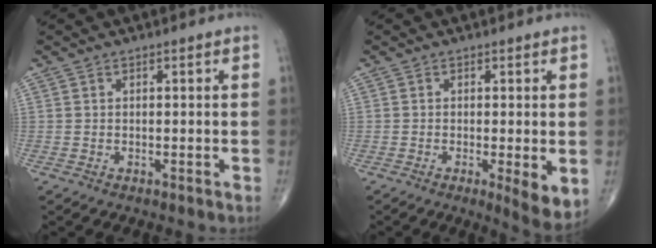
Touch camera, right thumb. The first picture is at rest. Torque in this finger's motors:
{"motor_torque": [0.51, 0.86, 0.23, -0.28, 0.14]}